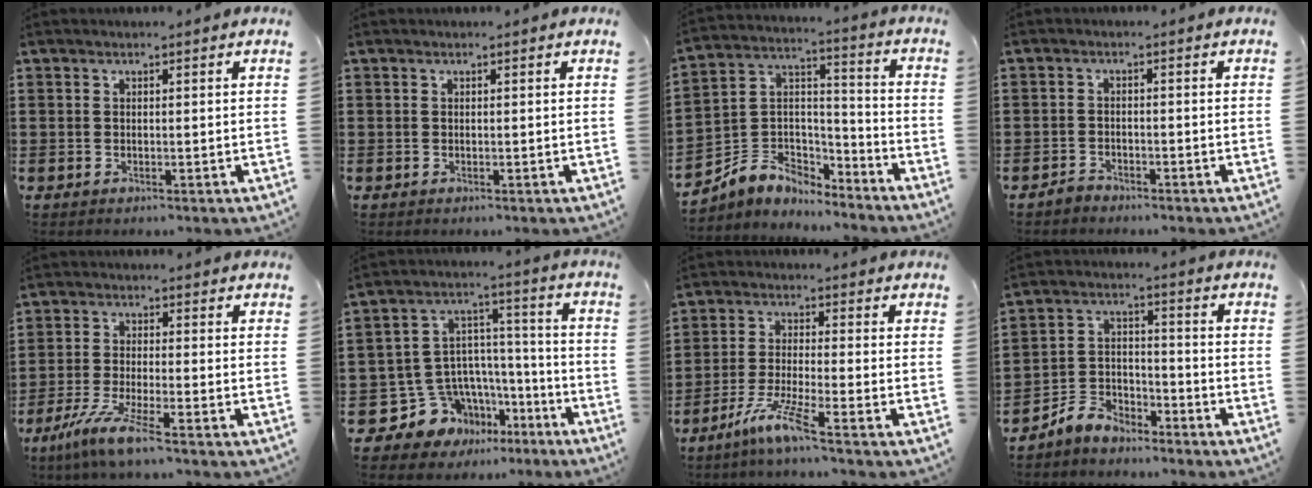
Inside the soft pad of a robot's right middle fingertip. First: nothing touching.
{"total": 0.0}
{"total": 5.1, "force": [-4.0, 3.1, 0.0], "torque": [-0.029, -0.002, -0.088]}
{"total": 1.8, "force": [-1.6, 0.8, 0.0], "torque": [-0.007, 0.001, -0.035]}
{"total": 5.9, "force": [-4.3, -0.1, 4.0], "torque": [-0.098, -0.025, -0.086]}
{"total": 9.5, "force": [-5.5, 7.6, 1.5], "torque": [-0.063, 0.001, -0.094]}
{"total": 6.6, "force": [-4.7, 0.3, 4.7], "torque": [-0.101, -0.014, -0.089]}
{"total": 5.3, "force": [-4.9, 1.9, 0.3], "torque": [-0.024, 0.000, -0.105]}